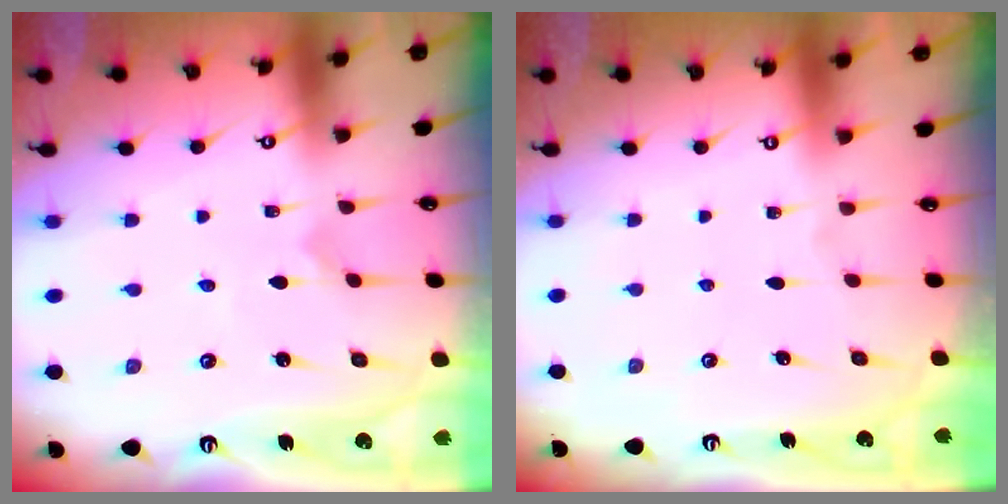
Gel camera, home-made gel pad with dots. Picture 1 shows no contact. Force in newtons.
{"total": 0.0}